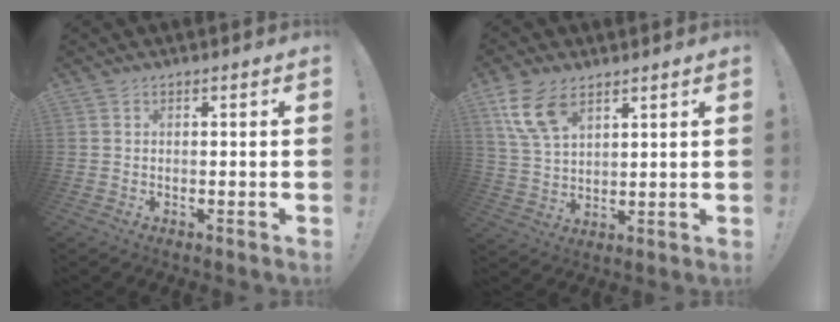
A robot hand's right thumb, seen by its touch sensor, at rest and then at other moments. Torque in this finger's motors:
{"motor_torque": [0.61, 2.45, 0.26, 0.34, 0.38]}